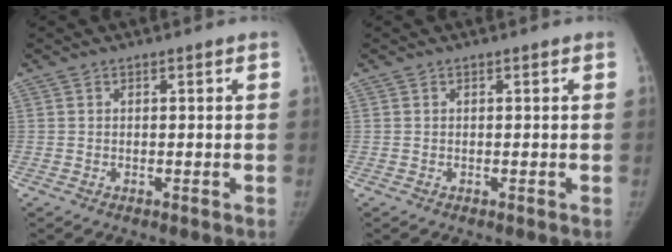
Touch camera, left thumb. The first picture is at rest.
{"total": 0.0}